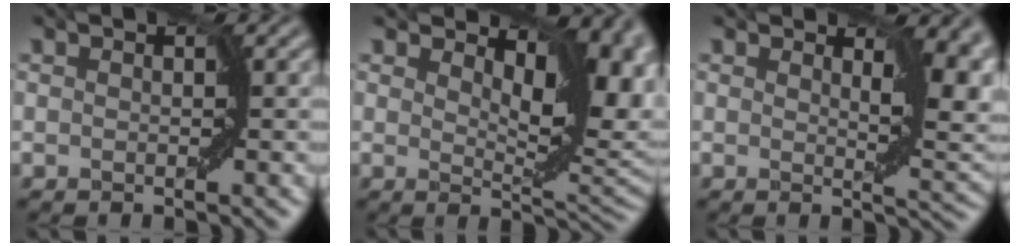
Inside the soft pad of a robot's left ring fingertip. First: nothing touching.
{"total": 9.8, "force": [2.3, 5.0, 8.1], "torque": [-0.114, -0.006, 0.039]}
{"total": 6.5, "force": [1.3, 3.3, 5.5], "torque": [-0.076, -0.008, 0.020]}